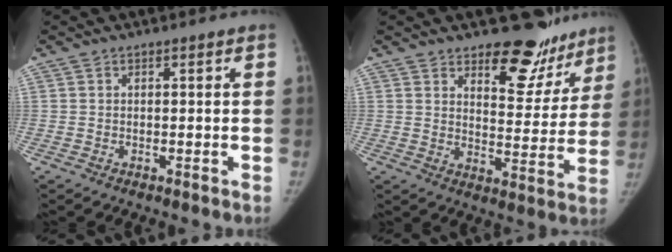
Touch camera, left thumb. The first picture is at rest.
{"total": 13.4, "force": [10.4, 6.3, 5.5], "torque": [-0.013, -0.081, 0.139]}